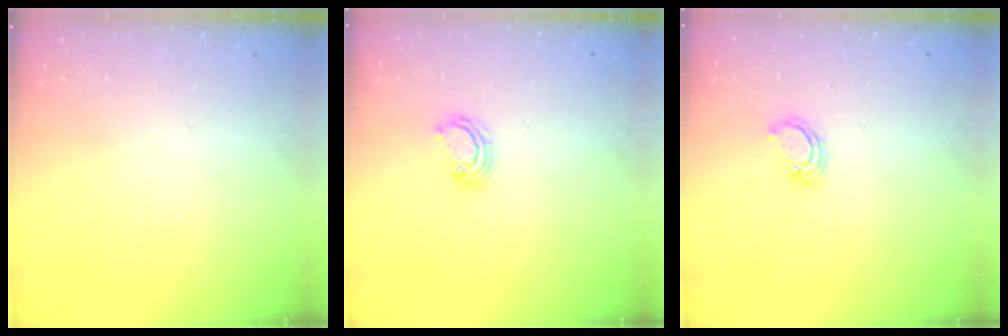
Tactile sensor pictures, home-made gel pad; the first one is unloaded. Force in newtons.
{"total": 2.8, "press": 2.8, "slide": 0.3}
{"total": 3.1, "press": 3.1, "slide": 0.3}